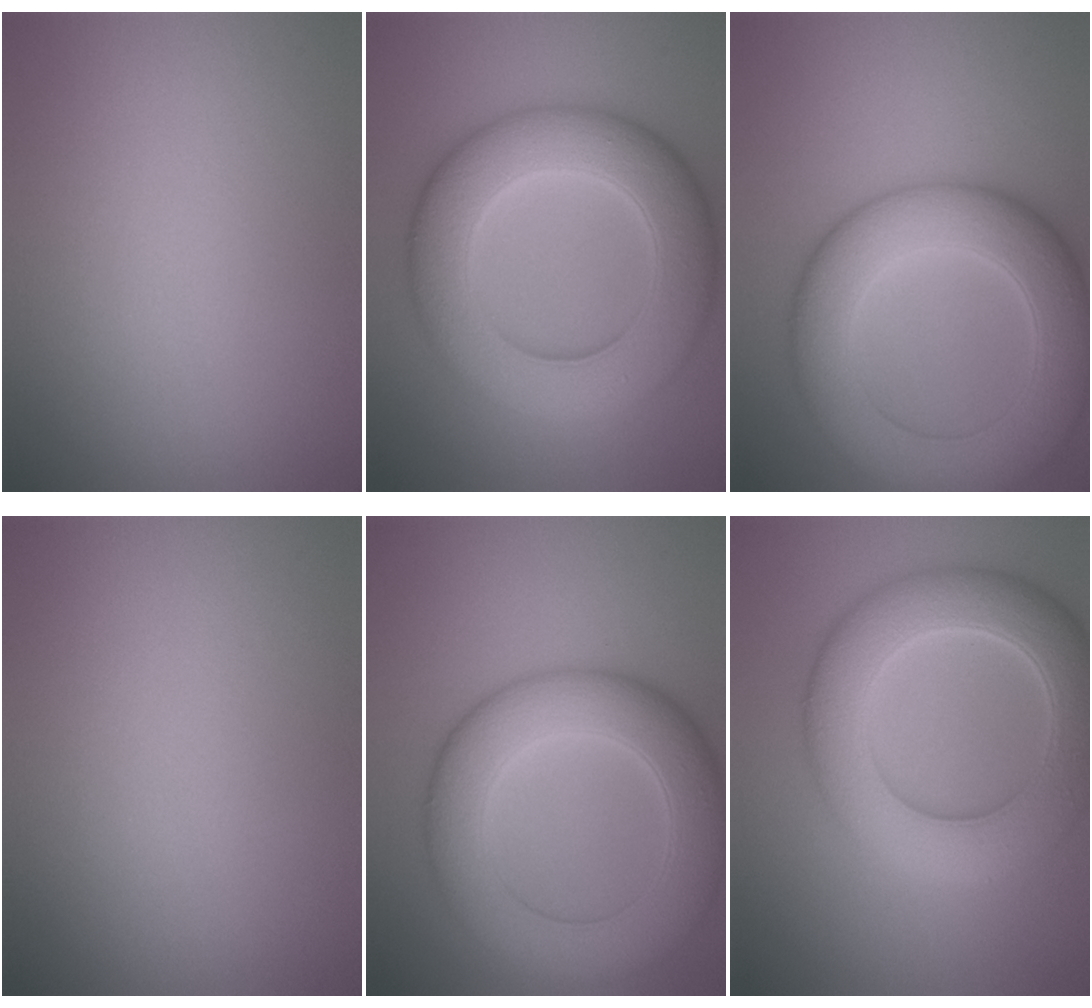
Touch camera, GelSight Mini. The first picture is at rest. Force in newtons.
{"total": 10.8, "press": 10.8, "slide": 0.3}
{"total": 9.4, "press": 9.4, "slide": 0.2}
{"total": 0.0}
{"total": 8.8, "press": 8.8, "slide": 0.3}
{"total": 9.0, "press": 9.0, "slide": 0.3}